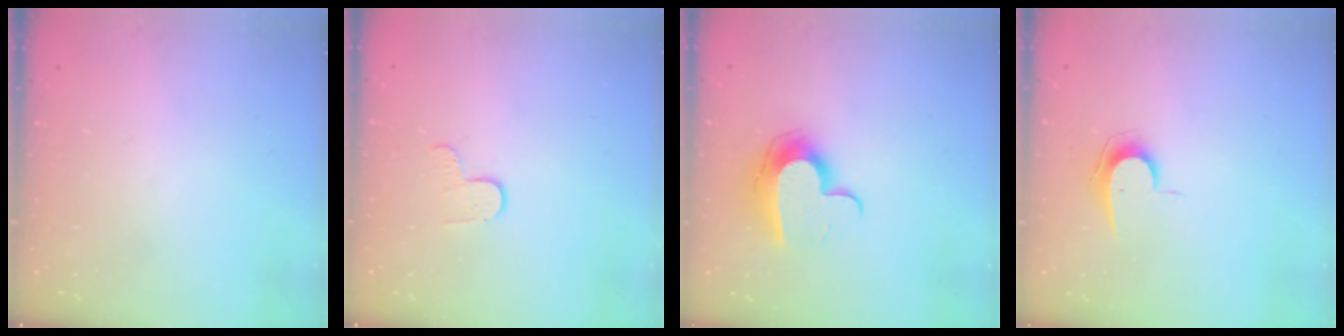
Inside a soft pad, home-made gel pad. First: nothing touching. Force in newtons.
{"total": 4.4, "press": 4.4, "slide": 0.4}
{"total": 11.5, "press": 11.5, "slide": 0.4}
{"total": 7.7, "press": 7.6, "slide": 0.4}